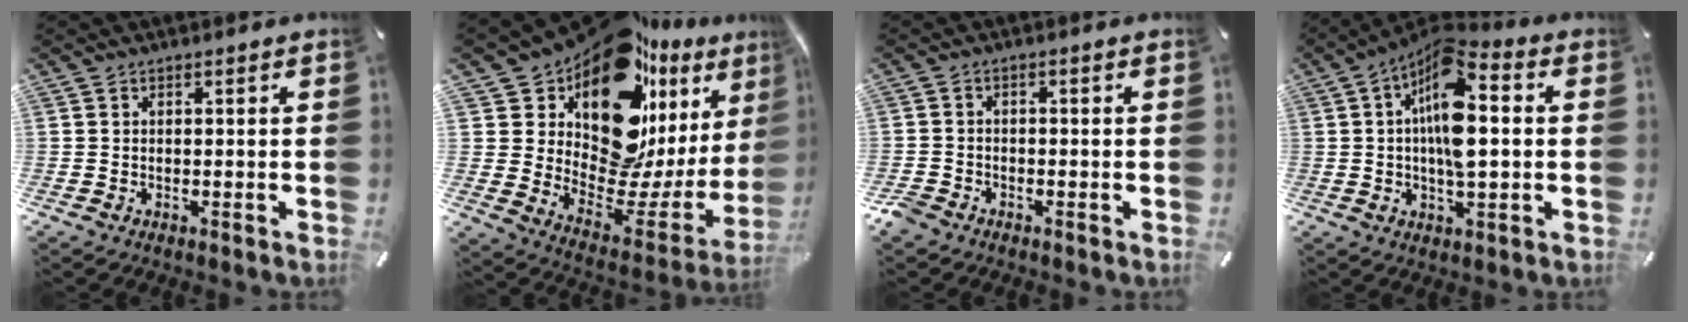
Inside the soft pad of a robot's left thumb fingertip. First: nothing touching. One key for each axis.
{"total": 18.8, "fx": 12.6, "fy": 9.0, "fz": 10.7, "tx": -0.148, "ty": -0.157, "tz": 0.216}
{"total": 2.5, "fx": -1.8, "fy": 1.6, "fz": 0.7, "tx": -0.015, "ty": 0.009, "tz": -0.038}
{"total": 13.4, "fx": 1.9, "fy": 5.6, "fz": 12.1, "tx": -0.220, "ty": -0.011, "tz": 0.032}